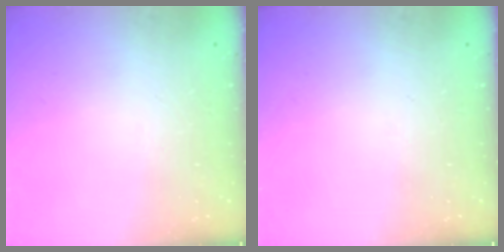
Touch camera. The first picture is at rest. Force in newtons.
{"total": 0.0}